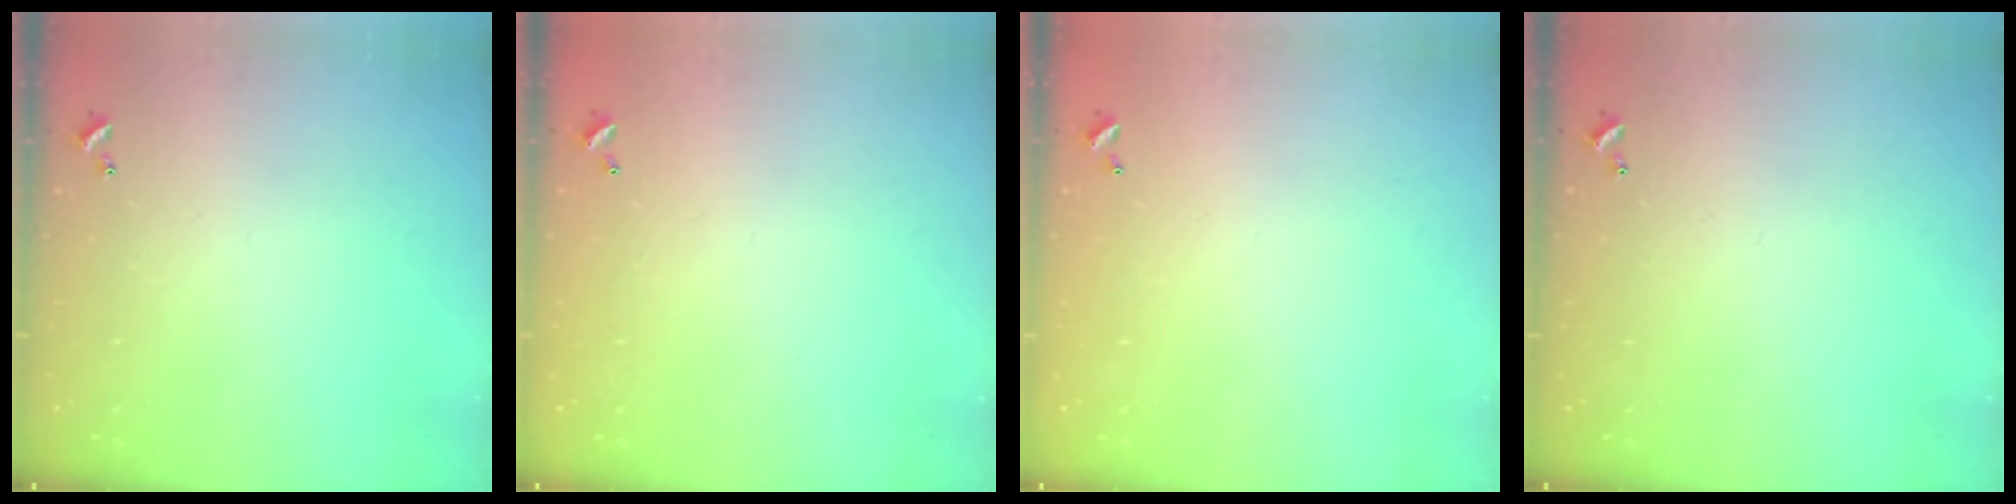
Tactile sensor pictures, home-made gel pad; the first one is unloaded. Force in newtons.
{"total": 2.8, "press": 2.8, "slide": 0.1}
{"total": 2.9, "press": 2.9, "slide": 0.1}
{"total": 0.0}